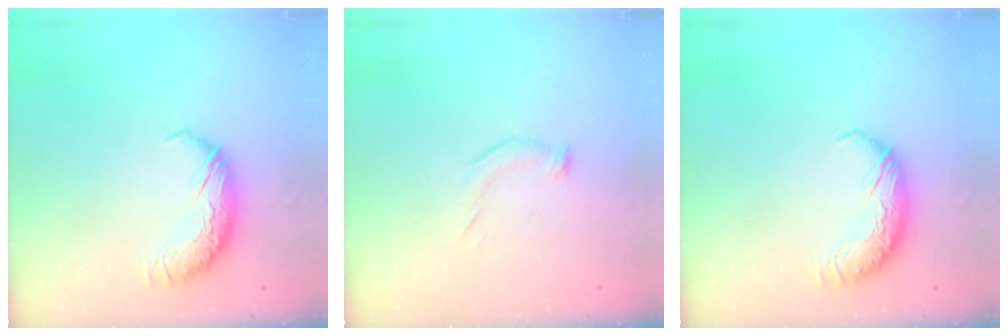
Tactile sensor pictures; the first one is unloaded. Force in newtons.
{"total": 4.7, "press": 4.7, "slide": 0.5}
{"total": 0.0}